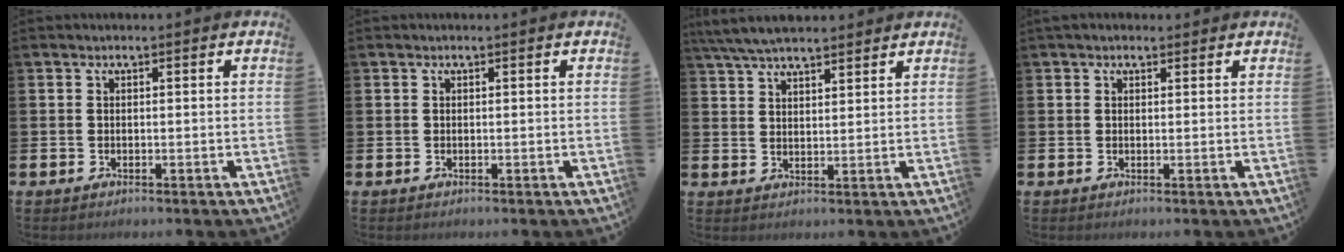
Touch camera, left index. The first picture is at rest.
{"total": 0.0}
{"total": 5.8, "force": [5.4, 1.1, 1.9], "torque": [-0.057, -0.011, 0.101]}
{"total": 1.2, "force": [0.9, 0.7, 0.5], "torque": [0.002, 0.004, 0.013]}